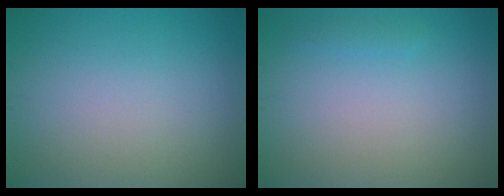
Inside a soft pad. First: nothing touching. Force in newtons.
{"total": 0.7, "press": 0.7, "slide": 0.1}